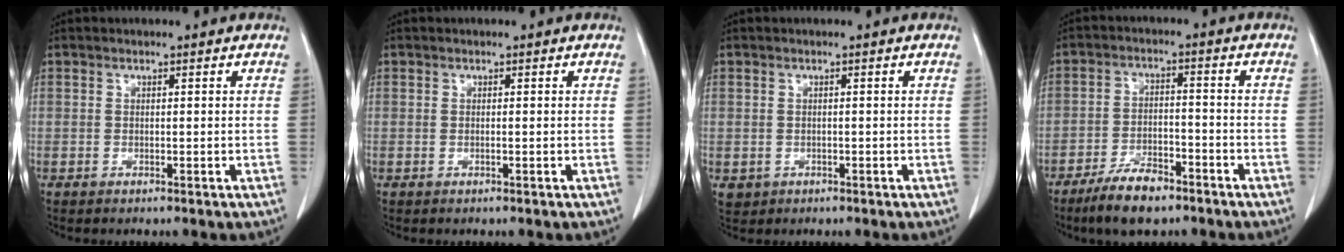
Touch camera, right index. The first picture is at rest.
{"total": 0.7, "force": [-0.1, 0.2, 0.6], "torque": [-0.019, 0.003, 0.001]}
{"total": 3.0, "force": [-0.9, 2.6, 1.1], "torque": [-0.025, 0.001, -0.002]}
{"total": 8.9, "force": [-6.5, 3.1, 5.2], "torque": [-0.099, -0.006, -0.114]}